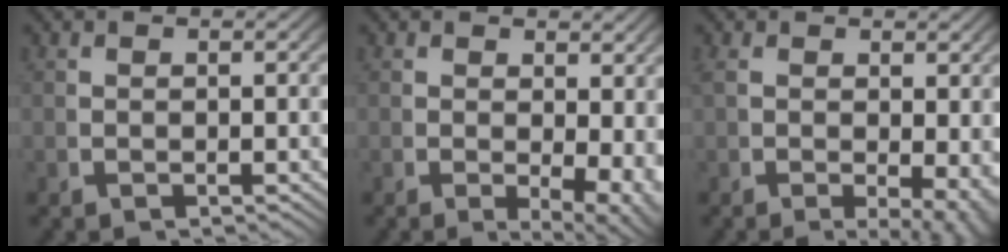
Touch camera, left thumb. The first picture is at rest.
{"total": 4.1, "force": [0.0, 2.2, 3.5], "torque": [-0.049, -0.025, 0.008]}
{"total": 3.9, "force": [-0.8, 1.6, 3.5], "torque": [-0.051, -0.024, 0.001]}